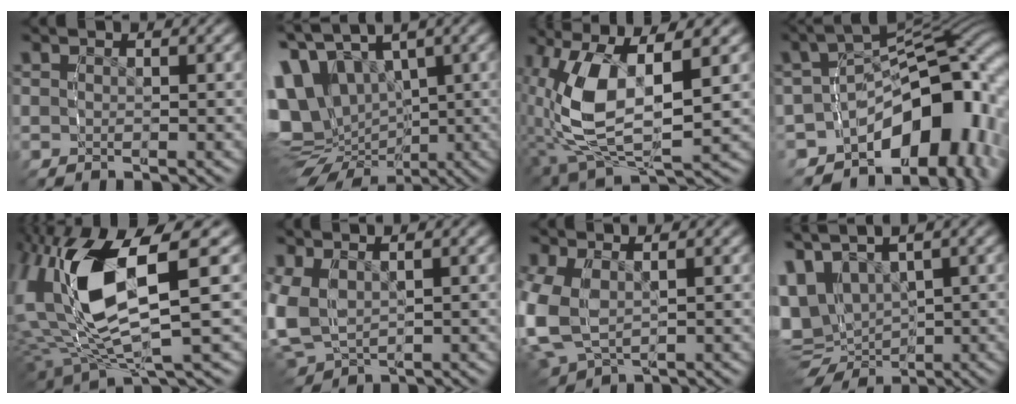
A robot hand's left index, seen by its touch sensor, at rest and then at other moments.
{"total": 13.8, "force": [-0.6, 11.8, 7.1], "torque": [-0.181, -0.044, -0.004]}
{"total": 10.8, "force": [-0.7, 6.3, 8.7], "torque": [-0.208, -0.036, 0.007]}
{"total": 14.3, "force": [-6.2, 8.3, 9.9], "torque": [-0.152, -0.019, -0.092]}
{"total": 13.0, "force": [-0.4, 7.6, 10.6], "torque": [-0.247, -0.028, 0.004]}
{"total": 7.3, "force": [-0.8, 6.4, 3.5], "torque": [-0.132, -0.036, -0.006]}
{"total": 6.6, "force": [-0.8, 5.3, 3.8], "torque": [-0.126, -0.025, -0.004]}
{"total": 9.7, "force": [-1.3, 8.5, 4.5], "torque": [-0.143, -0.055, -0.010]}